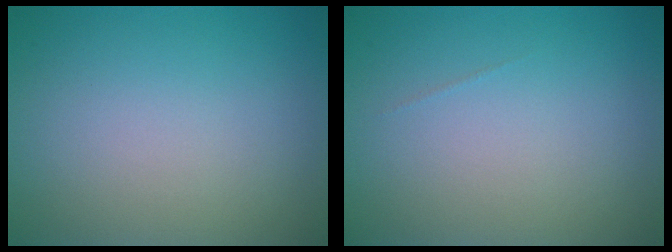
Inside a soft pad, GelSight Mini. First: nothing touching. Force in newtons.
{"total": 0.0}